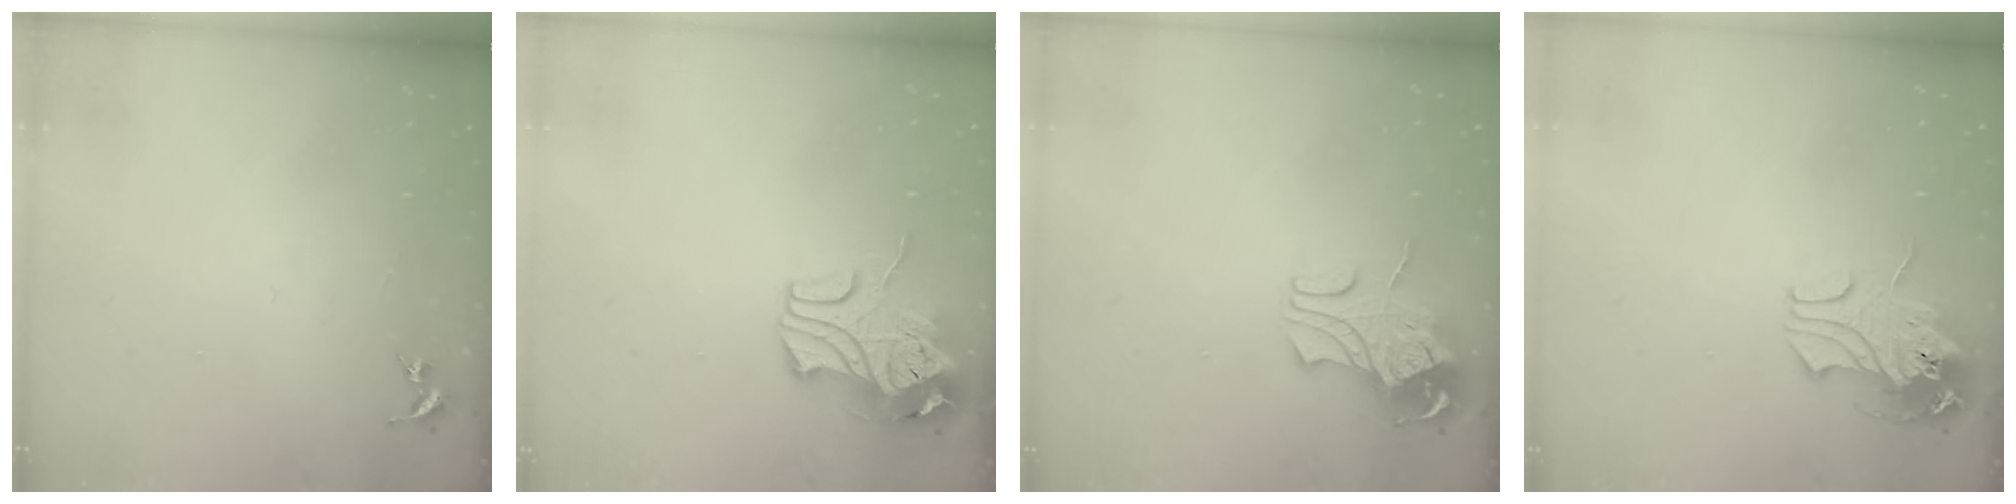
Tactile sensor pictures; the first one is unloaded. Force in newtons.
{"total": 10.8, "press": 10.6, "slide": 1.6}
{"total": 9.3, "press": 9.3, "slide": 1.2}
{"total": 11.0, "press": 10.9, "slide": 1.5}